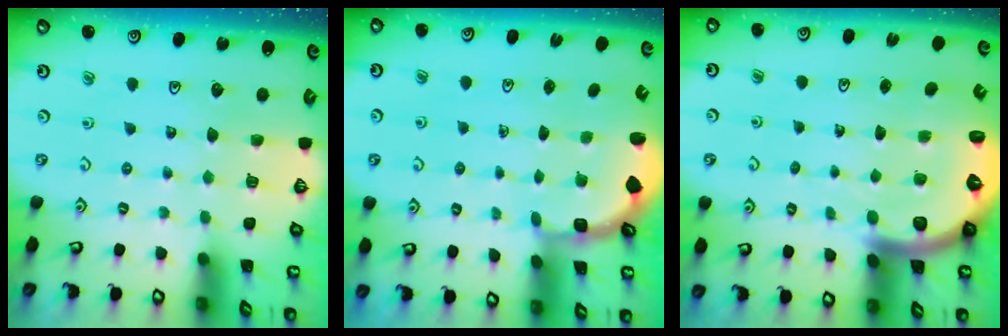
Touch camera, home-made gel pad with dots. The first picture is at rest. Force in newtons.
{"total": 2.6, "press": 1.9, "slide": 1.8}
{"total": 6.6, "press": 6.5, "slide": 1.1}